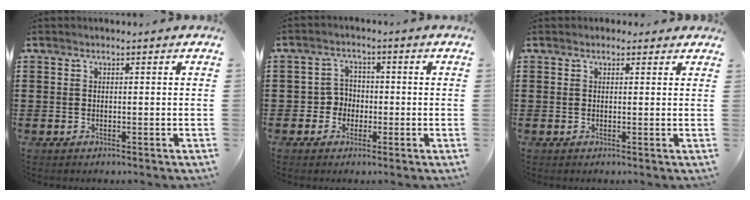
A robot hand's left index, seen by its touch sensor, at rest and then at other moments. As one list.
[{"total": 3.5, "force": [-1.1, 3.1, 1.1], "torque": [-0.033, 0.006, -0.026]}, {"total": 1.3, "force": [1.0, 0.9, 0.2], "torque": [0.000, 0.003, 0.017]}]